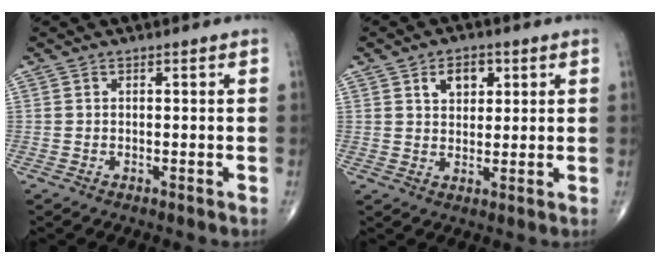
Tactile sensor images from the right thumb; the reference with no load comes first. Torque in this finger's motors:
{"motor_torque": [-0.53, 0.37, 0.65, 0.49, 0.02]}